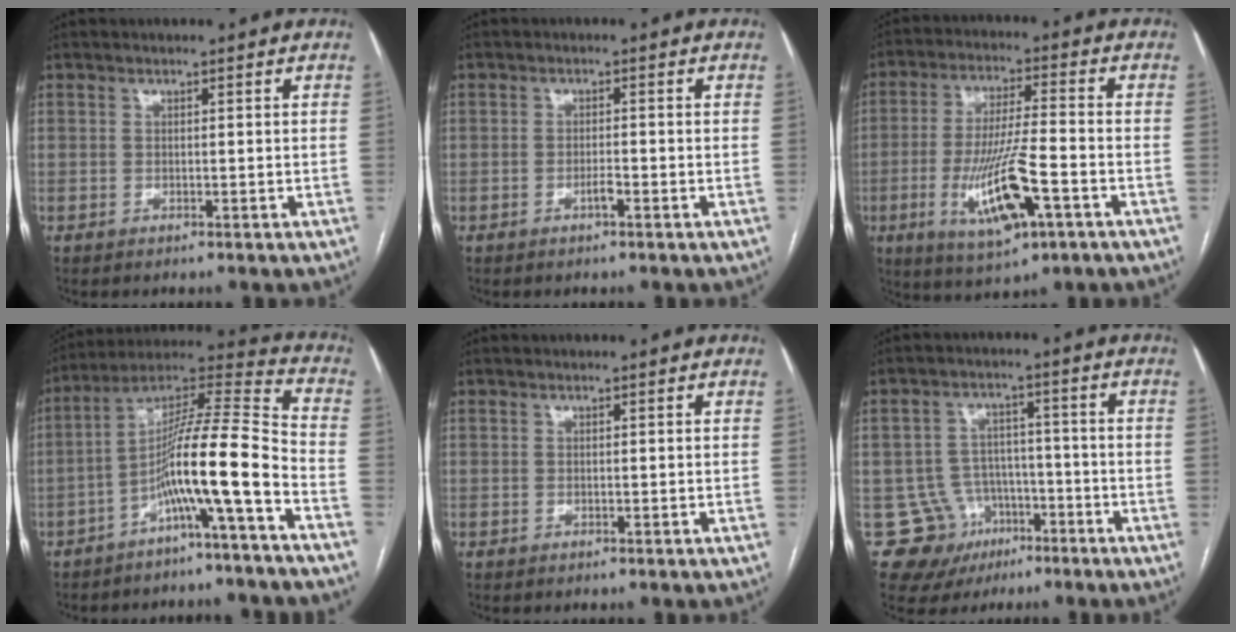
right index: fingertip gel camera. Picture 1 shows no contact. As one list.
[{"total": 1.5, "force": [-0.8, 0.1, 1.2], "torque": [-0.023, 0.000, -0.015]}, {"total": 12.8, "force": [-4.5, 2.0, 11.8], "torque": [-0.229, -0.015, -0.074]}, {"total": 13.5, "force": [-5.9, -0.6, 12.2], "torque": [-0.212, 0.019, -0.111]}, {"total": 0.0}, {"total": 9.8, "force": [-4.6, 8.6, 1.2], "torque": [-0.017, 0.030, -0.057]}]